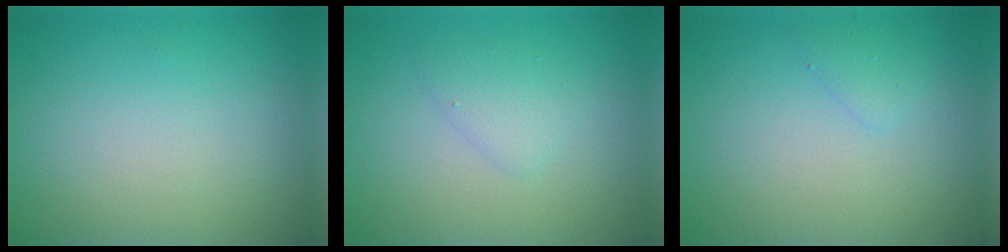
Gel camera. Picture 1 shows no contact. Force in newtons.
{"total": 1.7, "press": 1.7, "slide": 0.1}
{"total": 1.0, "press": 1.0, "slide": 0.1}